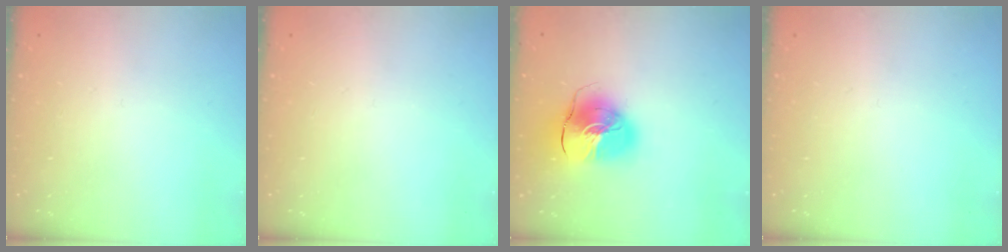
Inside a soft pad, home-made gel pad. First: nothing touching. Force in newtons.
{"total": 0.0}
{"total": 13.9, "press": 13.8, "slide": 2.1}
{"total": 0.0}